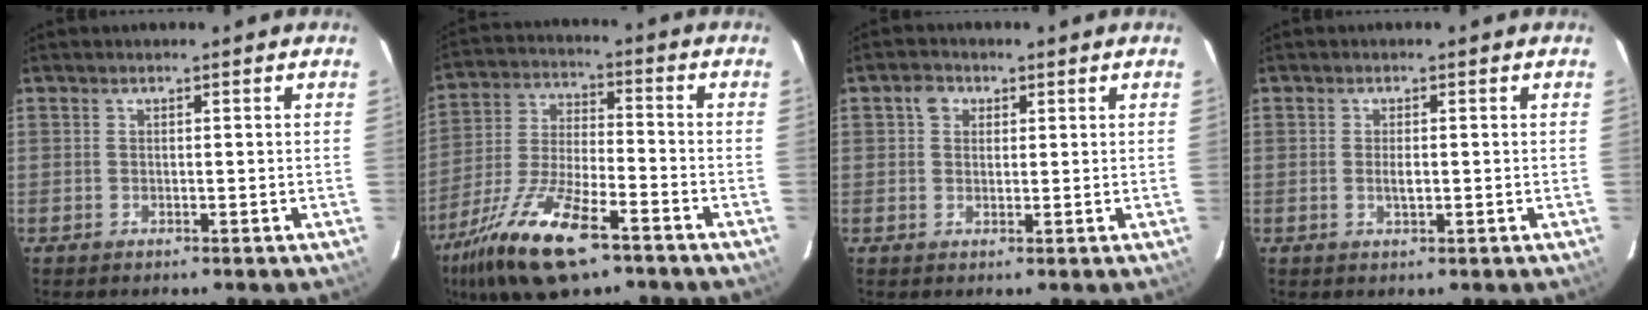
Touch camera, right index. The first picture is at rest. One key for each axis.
{"total": 17.9, "fx": -11.3, "fy": 5.8, "fz": 12.6, "tx": -0.266, "ty": -0.035, "tz": -0.212}
{"total": 2.7, "fx": 0.9, "fy": 2.4, "fz": 1.0, "tx": -0.014, "ty": 0.012, "tz": 0.013}
{"total": 1.5, "fx": -0.2, "fy": 0.6, "fz": 1.4, "tx": -0.026, "ty": -0.003, "tz": -0.002}